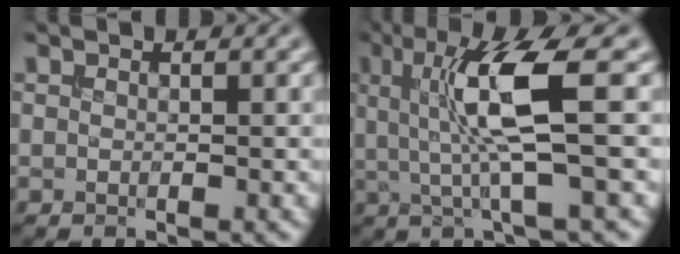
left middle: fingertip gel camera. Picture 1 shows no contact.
{"total": 7.1, "force": [1.2, 1.2, 6.9], "torque": [-0.135, -0.005, 0.025]}